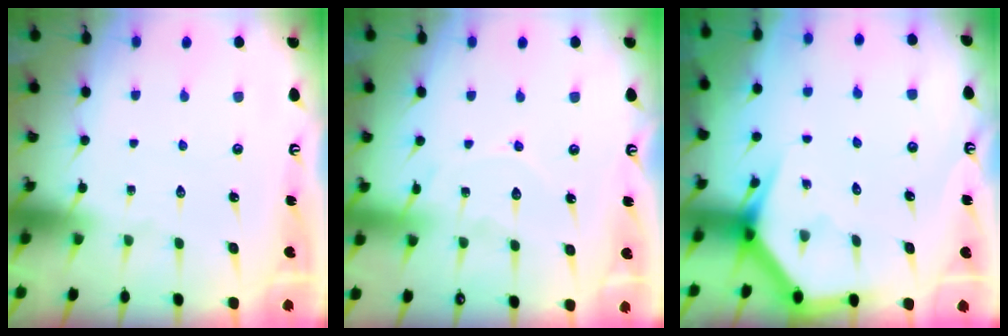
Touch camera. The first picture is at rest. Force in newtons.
{"total": 7.3, "press": 7.3, "slide": 0.5}
{"total": 3.4, "press": 3.4, "slide": 0.2}